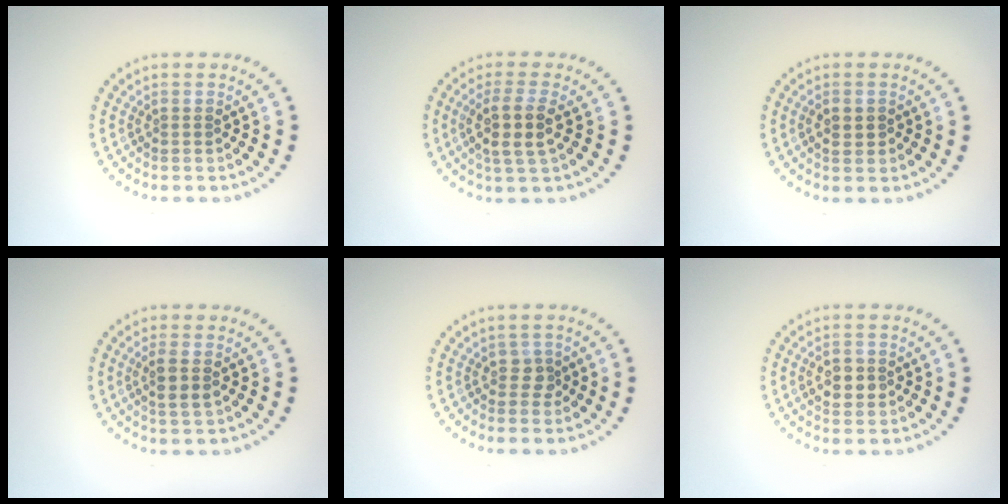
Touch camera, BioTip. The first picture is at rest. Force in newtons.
{"total": 3.2, "press": 2.9, "slide": 1.5}
{"total": 1.4, "press": 1.4, "slide": 0.3}
{"total": 2.0, "press": 1.8, "slide": 0.9}
{"total": 1.2, "press": 1.0, "slide": 0.6}
{"total": 2.8, "press": 2.8, "slide": 0.2}